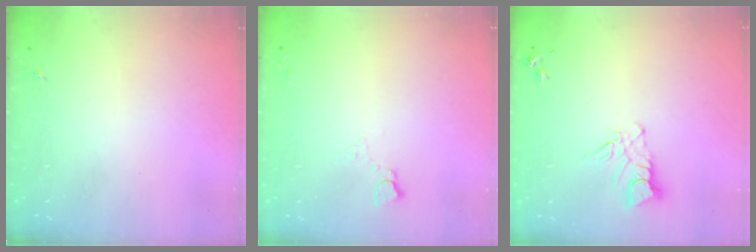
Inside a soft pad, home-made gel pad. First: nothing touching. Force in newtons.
{"total": 3.8, "press": 3.7, "slide": 0.5}
{"total": 7.0, "press": 7.0, "slide": 0.7}